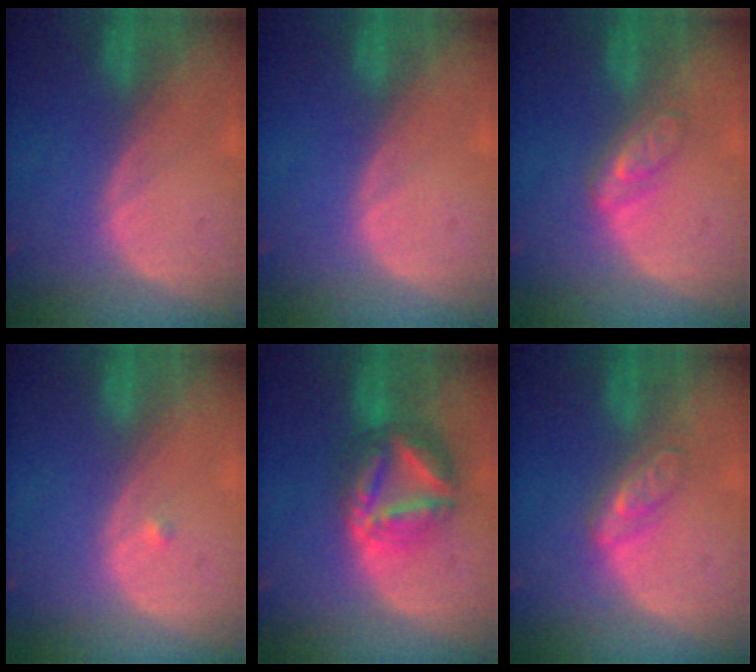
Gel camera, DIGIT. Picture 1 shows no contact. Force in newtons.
{"total": 0.0}
{"total": 4.5, "press": 4.0, "slide": 2.0}
{"total": 0.5, "press": 0.4, "slide": 0.3}
{"total": 9.0, "press": 8.9, "slide": 0.9}
{"total": 4.5, "press": 4.2, "slide": 1.8}